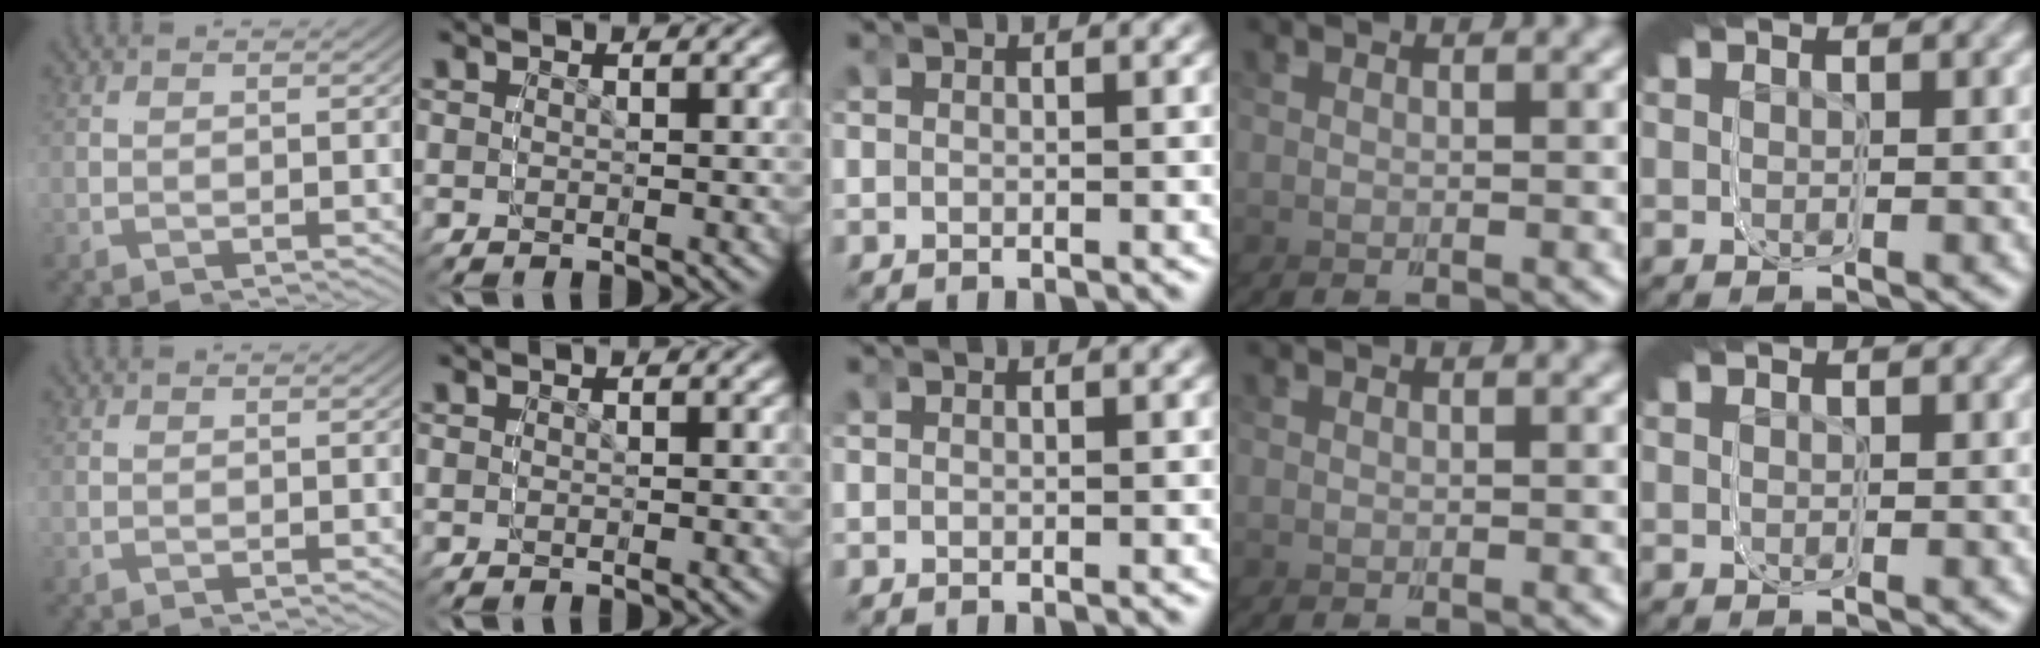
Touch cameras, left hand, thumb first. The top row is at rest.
{}